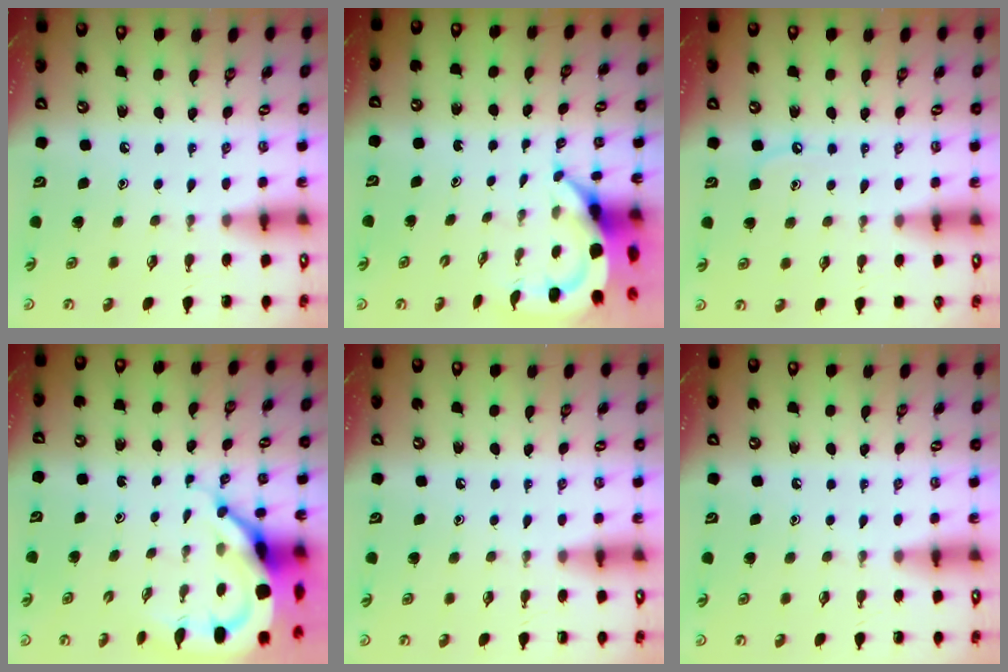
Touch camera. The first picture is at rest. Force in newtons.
{"total": 5.2, "press": 5.1, "slide": 0.7}
{"total": 4.6, "press": 4.5, "slide": 0.7}
{"total": 9.1, "press": 9.0, "slide": 0.9}
{"total": 0.0}
{"total": 0.0}